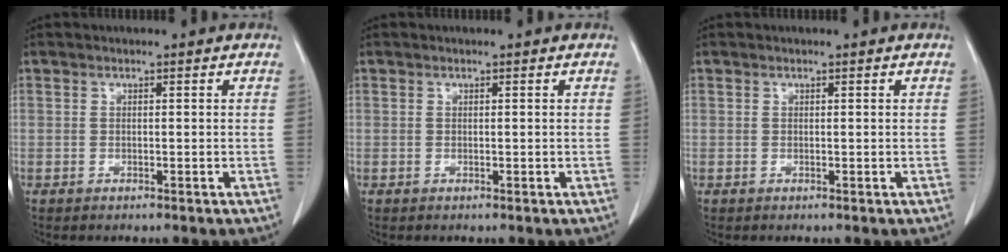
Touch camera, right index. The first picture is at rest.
{"total": 0.0}
{"total": 0.0}